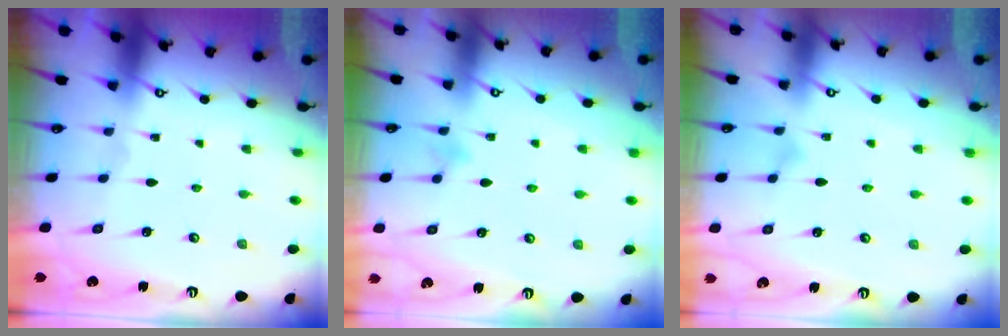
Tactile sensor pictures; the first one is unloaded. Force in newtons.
{"total": 4.0, "press": 3.9, "slide": 0.4}
{"total": 3.4, "press": 3.4, "slide": 0.2}